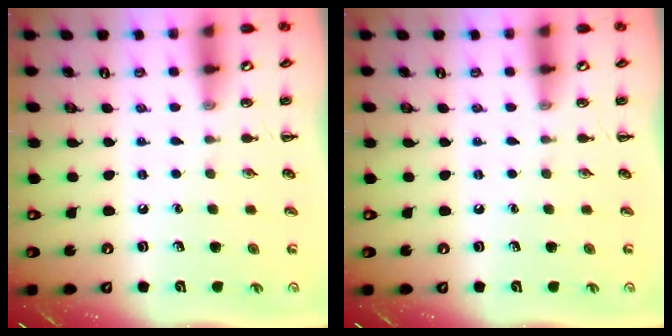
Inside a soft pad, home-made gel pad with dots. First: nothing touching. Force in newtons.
{"total": 0.0}